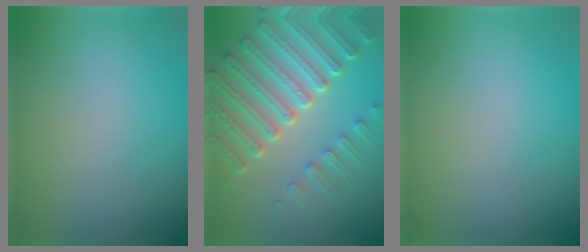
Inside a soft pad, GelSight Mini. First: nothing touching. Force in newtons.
{"total": 7.6, "press": 5.7, "slide": 5.0}
{"total": 0.0}